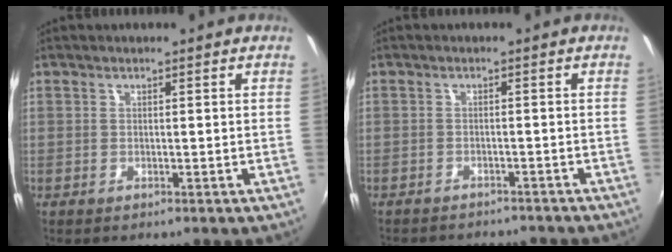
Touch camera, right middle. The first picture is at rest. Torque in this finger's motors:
{"motor_torque": [0.95, -1.19, 0.16, 0.06]}